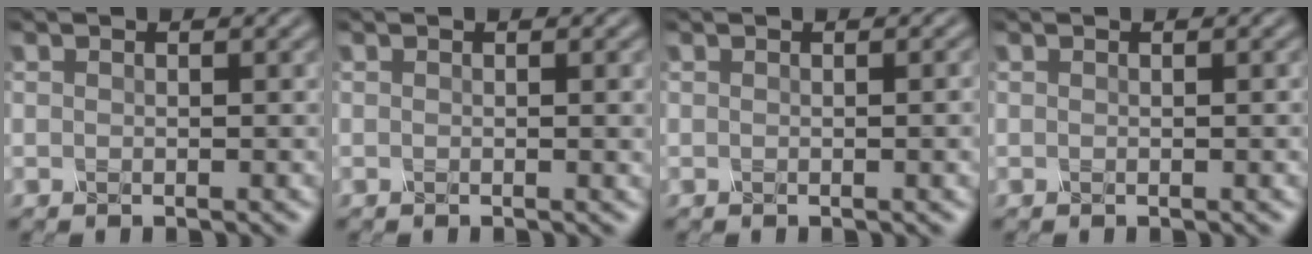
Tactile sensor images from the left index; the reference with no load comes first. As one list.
[{"total": 1.8, "force": [0.0, 0.6, 1.7], "torque": [-0.015, 0.001, -0.005]}, {"total": 2.2, "force": [-0.1, 0.8, 2.1], "torque": [-0.016, 0.006, -0.005]}, {"total": 0.7, "force": [-0.1, 0.3, 0.7], "torque": [-0.005, 0.002, -0.003]}]